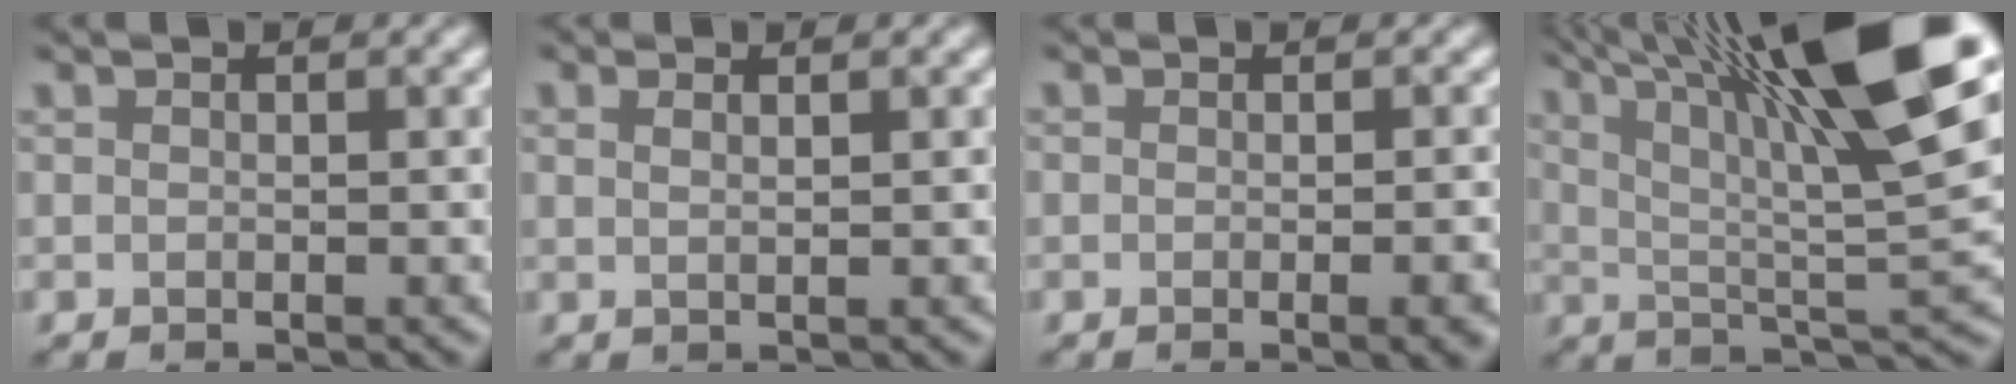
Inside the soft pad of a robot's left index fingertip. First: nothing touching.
{"total": 1.3, "force": [0.8, 0.3, 1.0], "torque": [-0.013, 0.000, 0.008]}
{"total": 3.1, "force": [-1.2, 0.9, 2.7], "torque": [-0.028, -0.007, -0.006]}
{"total": 16.5, "force": [8.3, 3.9, 13.8], "torque": [-0.238, 0.016, 0.134]}